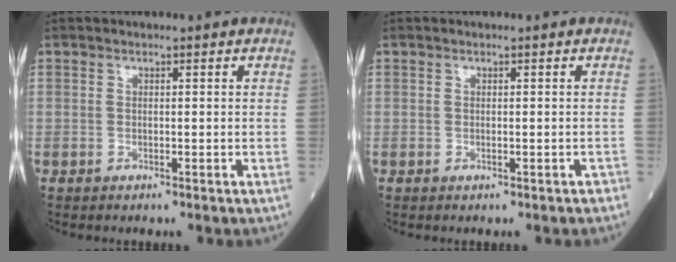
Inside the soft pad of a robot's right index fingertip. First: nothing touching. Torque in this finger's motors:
{"motor_torque": [0.09, 0.03, 0.01, 0.01]}